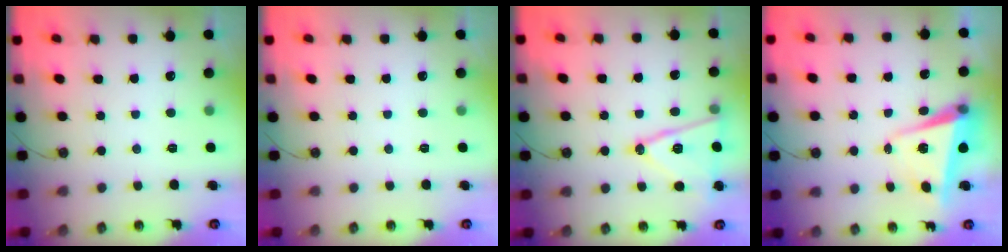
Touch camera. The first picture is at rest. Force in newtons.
{"total": 0.0}
{"total": 14.6, "press": 14.2, "slide": 3.4}
{"total": 7.1, "press": 6.9, "slide": 1.5}